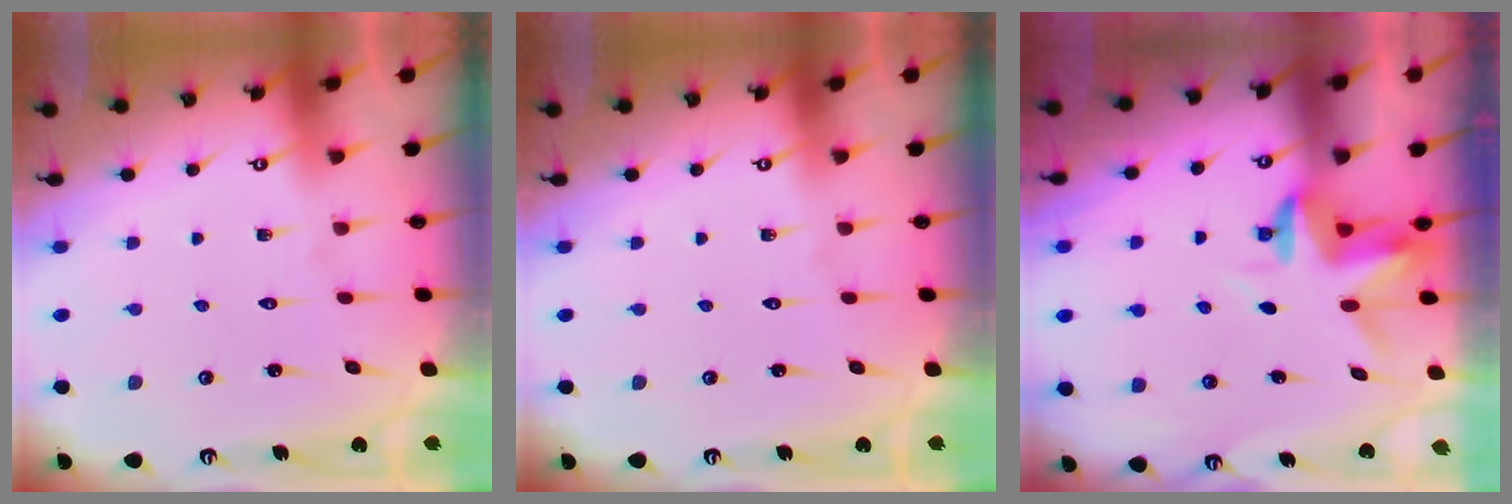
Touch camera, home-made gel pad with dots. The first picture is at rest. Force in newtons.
{"total": 0.0}
{"total": 3.6, "press": 3.6, "slide": 0.2}